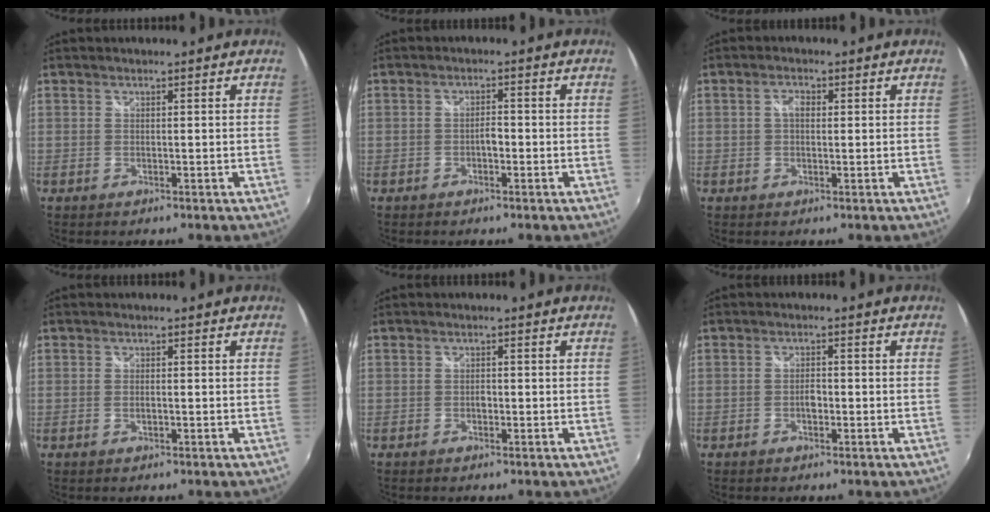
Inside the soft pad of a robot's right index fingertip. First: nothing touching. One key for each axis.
{"total": 1.7, "fx": -0.8, "fy": 0.8, "fz": 1.3, "tx": -0.024, "ty": 0.004, "tz": -0.016}
{"total": 2.1, "fx": 0.3, "fy": 1.3, "fz": 1.6, "tx": -0.028, "ty": 0.006, "tz": 0.003}
{"total": 1.1, "fx": -0.2, "fy": 0.5, "fz": 0.9, "tx": -0.020, "ty": -0.001, "tz": -0.006}
{"total": 0.9, "fx": -0.4, "fy": 0.6, "fz": 0.5, "tx": -0.010, "ty": 0.001, "tz": -0.007}
{"total": 1.8, "fx": -0.7, "fy": 1.0, "fz": 1.3, "tx": -0.026, "ty": 0.003, "tz": -0.014}